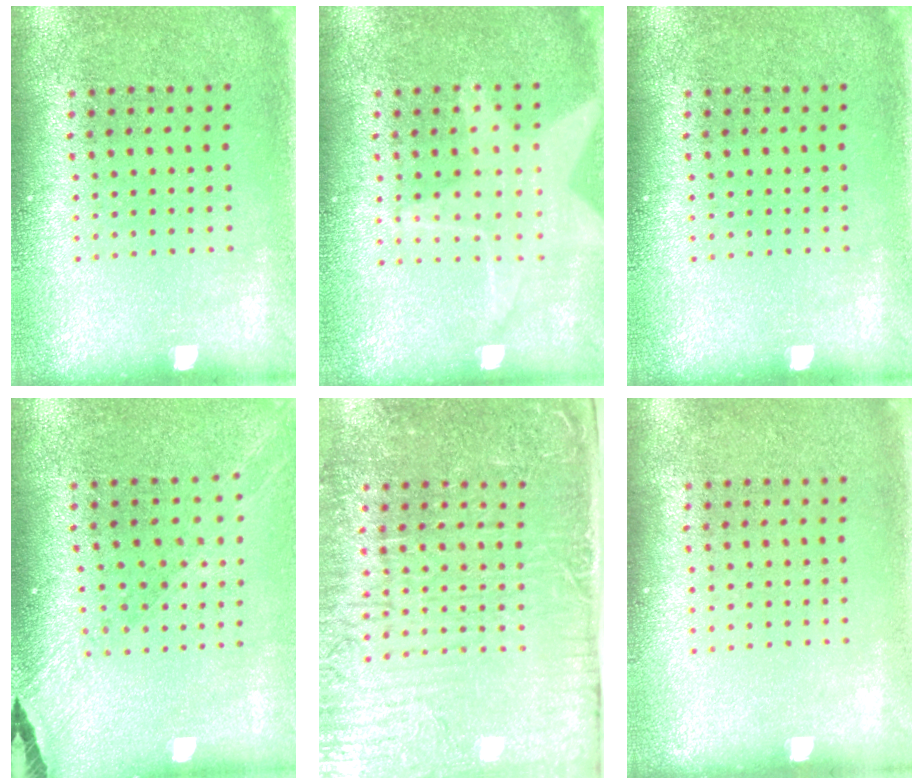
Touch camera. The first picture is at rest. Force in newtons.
{"total": 1.2, "press": 1.2, "slide": 0.3}
{"total": 0.0}
{"total": 1.4, "press": 1.3, "slide": 0.2}
{"total": 5.3, "press": 4.5, "slide": 2.8}
{"total": 0.0}